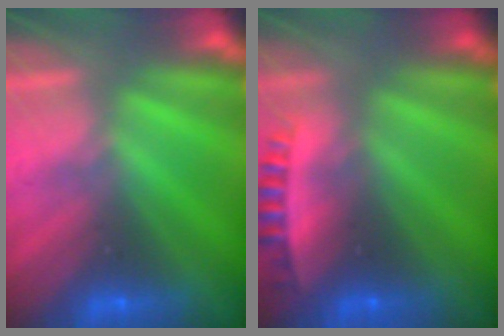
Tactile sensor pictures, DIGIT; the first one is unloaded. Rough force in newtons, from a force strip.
{"total": 2.7}